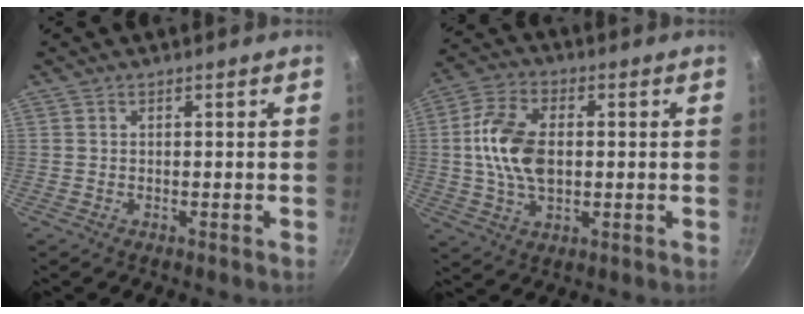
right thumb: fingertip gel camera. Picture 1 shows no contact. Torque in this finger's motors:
{"motor_torque": [1.86, 1.85, 1.54, -0.10, 0.15]}